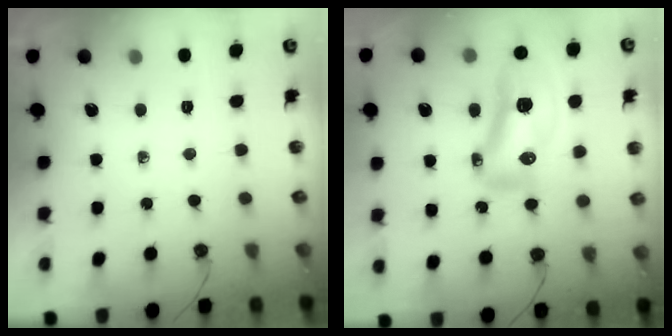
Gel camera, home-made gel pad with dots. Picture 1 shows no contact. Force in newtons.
{"total": 16.0, "press": 15.9, "slide": 1.8}